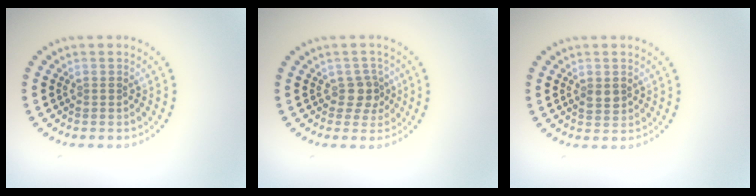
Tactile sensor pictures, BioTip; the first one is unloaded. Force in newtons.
{"total": 2.0, "press": 1.7, "slide": 1.1}
{"total": 1.5, "press": 1.5, "slide": 0.2}